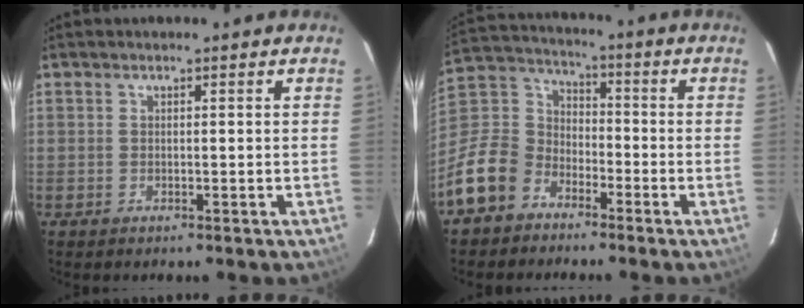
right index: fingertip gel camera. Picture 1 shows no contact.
{"total": 14.6, "force": [-8.8, 10.5, 5.0], "torque": [-0.141, 0.040, -0.167]}